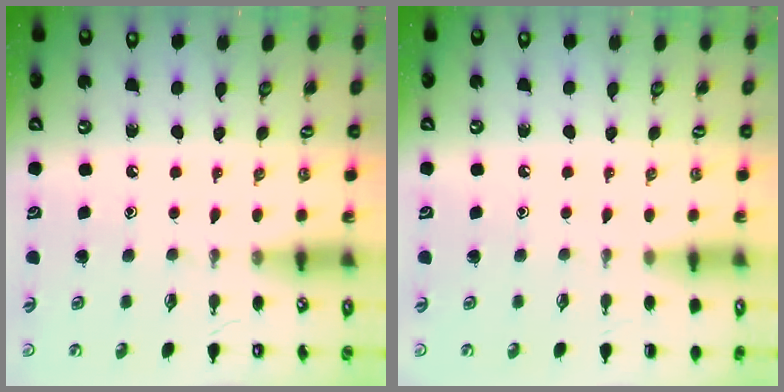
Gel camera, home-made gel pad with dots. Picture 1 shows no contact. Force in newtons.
{"total": 0.0}